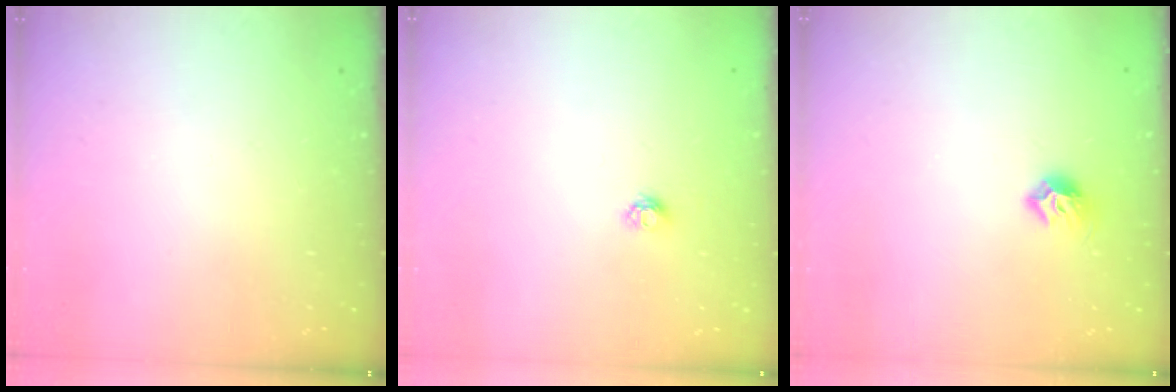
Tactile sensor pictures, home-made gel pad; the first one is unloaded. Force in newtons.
{"total": 3.8, "press": 3.8, "slide": 0.5}
{"total": 7.0, "press": 6.9, "slide": 1.3}